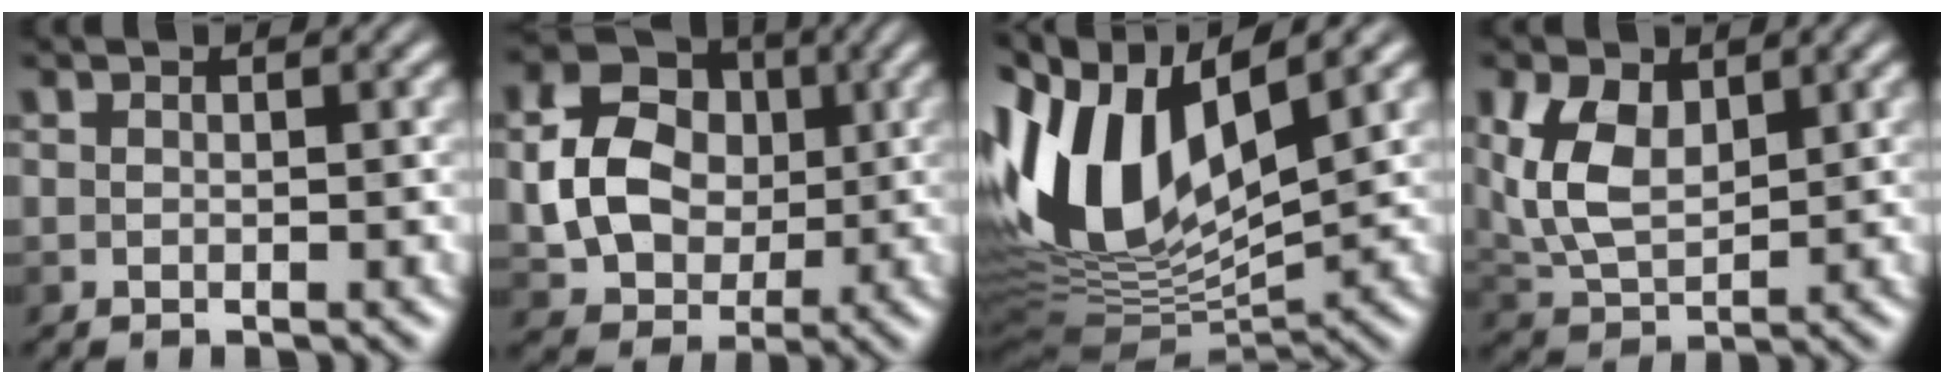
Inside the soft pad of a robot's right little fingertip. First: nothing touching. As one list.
[{"total": 8.4, "force": [-0.4, 6.7, 5.2], "torque": [-0.111, -0.001, -0.013]}, {"total": 12.8, "force": [2.1, 7.0, 10.5], "torque": [-0.222, 0.017, 0.032]}, {"total": 5.4, "force": [1.0, 3.5, 4.0], "torque": [-0.092, -0.005, 0.019]}]